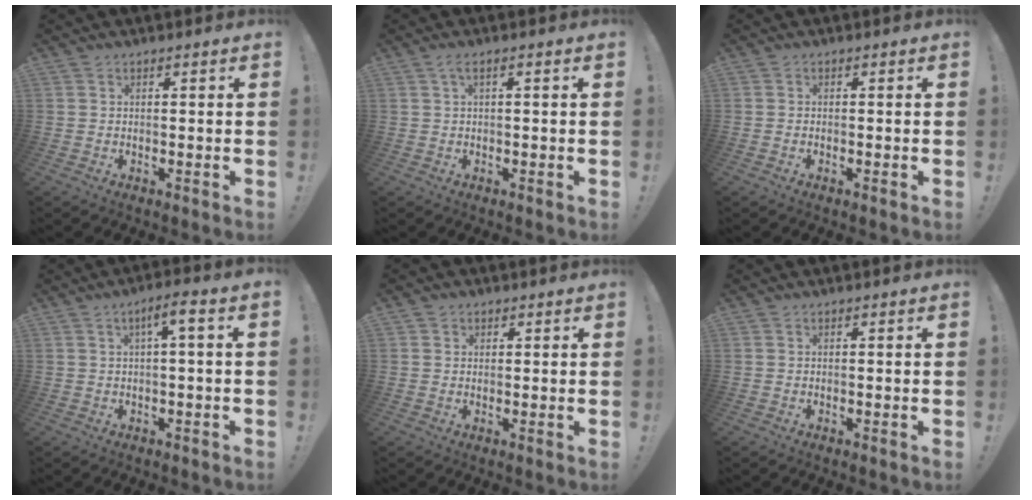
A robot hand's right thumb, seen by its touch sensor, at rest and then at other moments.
{"total": 2.1, "force": [0.2, 0.2, 2.1], "torque": [-0.044, 0.005, 0.002]}
{"total": 0.8, "force": [-0.6, 0.1, 0.5], "torque": [-0.015, 0.003, -0.009]}
{"total": 4.9, "force": [0.9, 0.1, 4.8], "torque": [-0.083, -0.002, 0.008]}
{"total": 1.5, "force": [0.5, 1.3, 0.3], "torque": [0.003, -0.003, 0.009]}
{"total": 0.0}